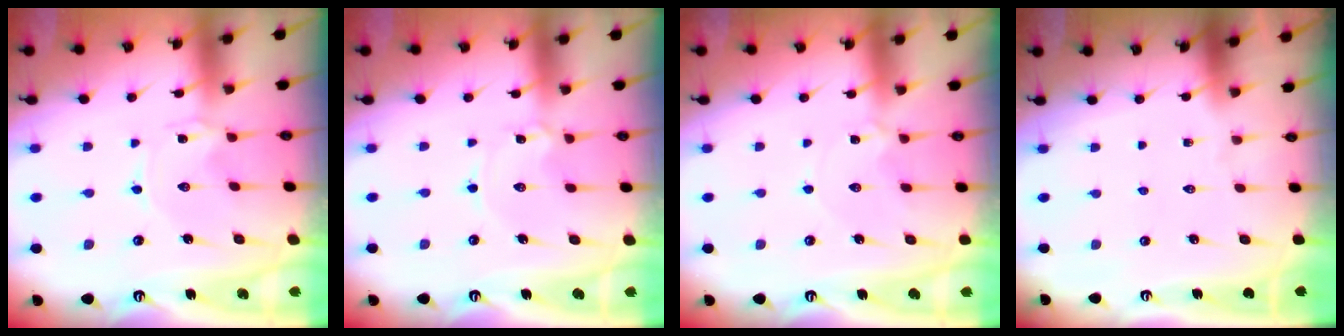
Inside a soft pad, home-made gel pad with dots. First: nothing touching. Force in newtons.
{"total": 1.6, "press": 1.6, "slide": 0.1}
{"total": 1.1, "press": 1.0, "slide": 0.4}
{"total": 0.0}